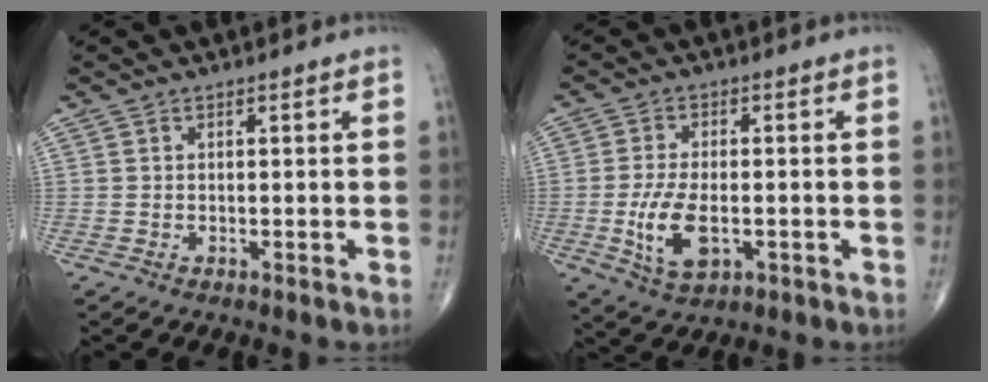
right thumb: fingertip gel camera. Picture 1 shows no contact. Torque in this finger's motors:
{"motor_torque": [0.04, 0.54, 0.57, 0.32, 0.29]}